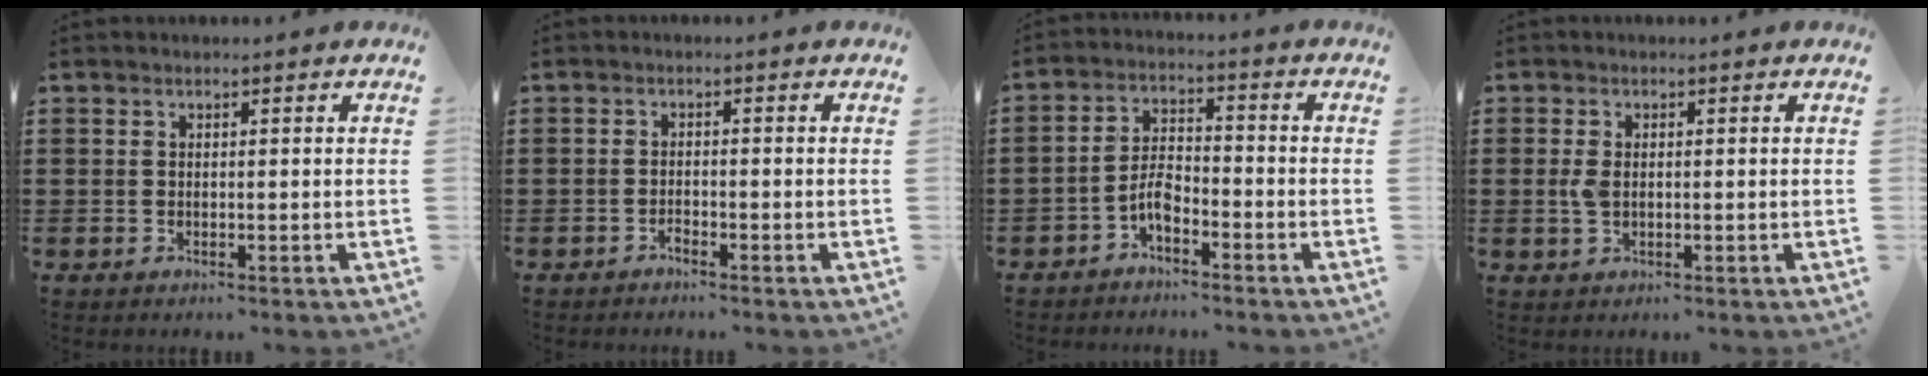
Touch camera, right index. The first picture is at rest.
{"total": 1.1, "force": [-1.1, 0.1, 0.3], "torque": [-0.009, 0.000, -0.021]}
{"total": 4.2, "force": [-2.7, 1.8, 2.7], "torque": [-0.064, 0.006, -0.056]}
{"total": 2.6, "force": [0.1, 1.5, 2.1], "torque": [-0.051, 0.003, -0.002]}